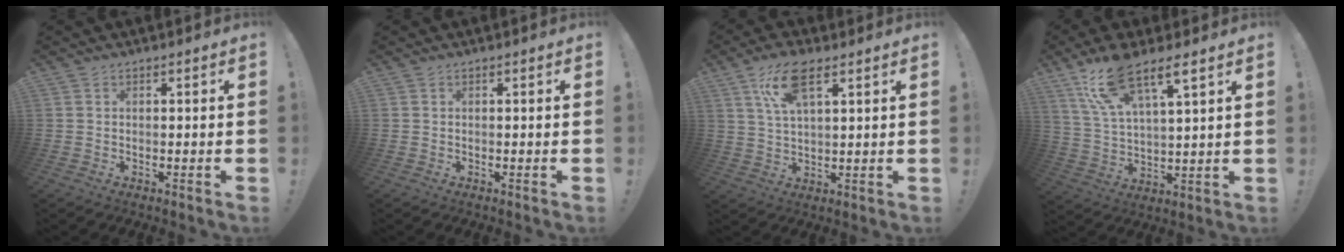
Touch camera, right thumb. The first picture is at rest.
{"total": 0.0}
{"total": 10.7, "force": [5.5, 4.1, 8.2], "torque": [-0.149, -0.006, 0.102]}
{"total": 13.0, "force": [9.1, 3.7, 8.5], "torque": [-0.159, -0.039, 0.162]}